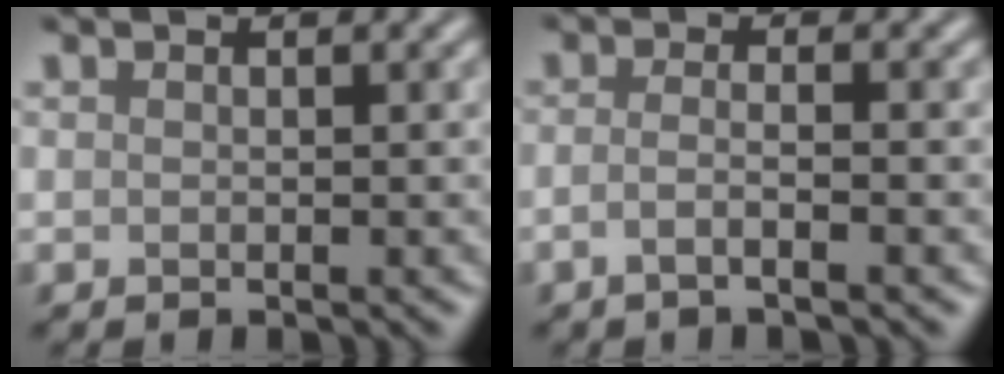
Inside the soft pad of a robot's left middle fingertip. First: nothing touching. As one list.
[{"total": 2.2, "force": [-1.0, 0.6, 1.8], "torque": [-0.024, -0.003, -0.029]}]